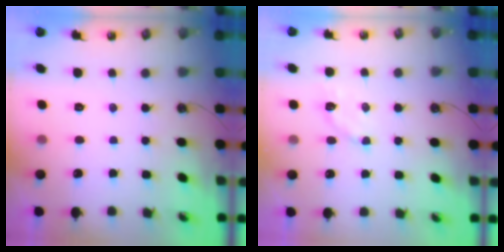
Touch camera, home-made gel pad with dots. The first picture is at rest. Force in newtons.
{"total": 4.2, "press": 4.0, "slide": 1.2}